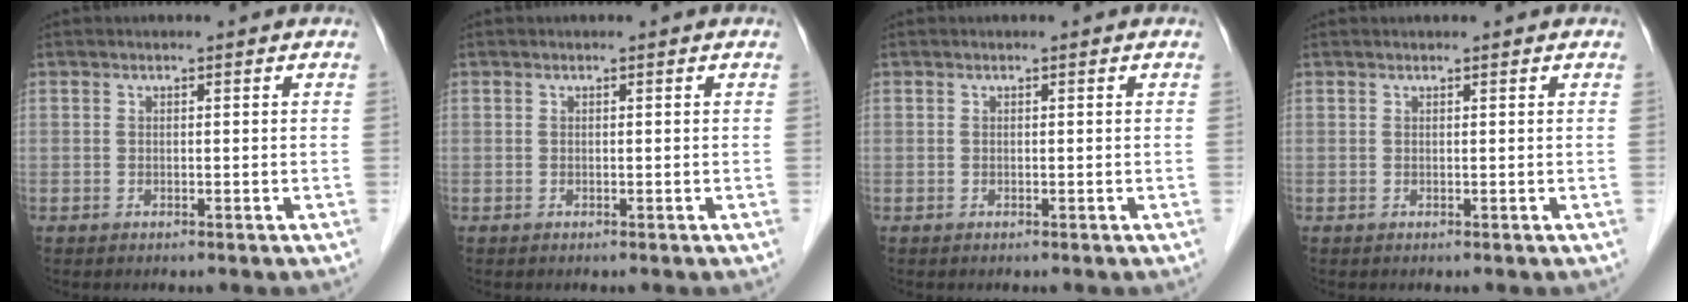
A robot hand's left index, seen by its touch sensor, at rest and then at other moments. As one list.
[{"total": 0.0}, {"total": 0.0}, {"total": 1.0, "force": [1.0, 0.1, 0.3], "torque": [-0.008, 0.016, 0.016]}]